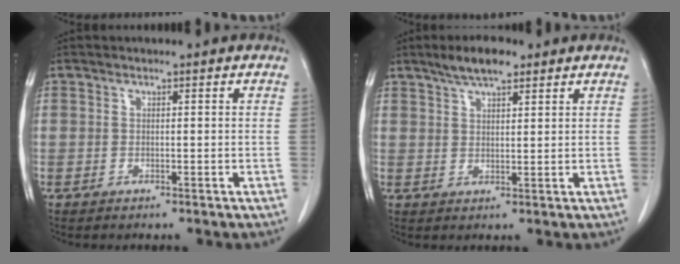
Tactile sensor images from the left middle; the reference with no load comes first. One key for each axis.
{"total": 5.5, "fx": 4.0, "fy": 1.5, "fz": 3.5, "tx": -0.069, "ty": 0.009, "tz": 0.071}